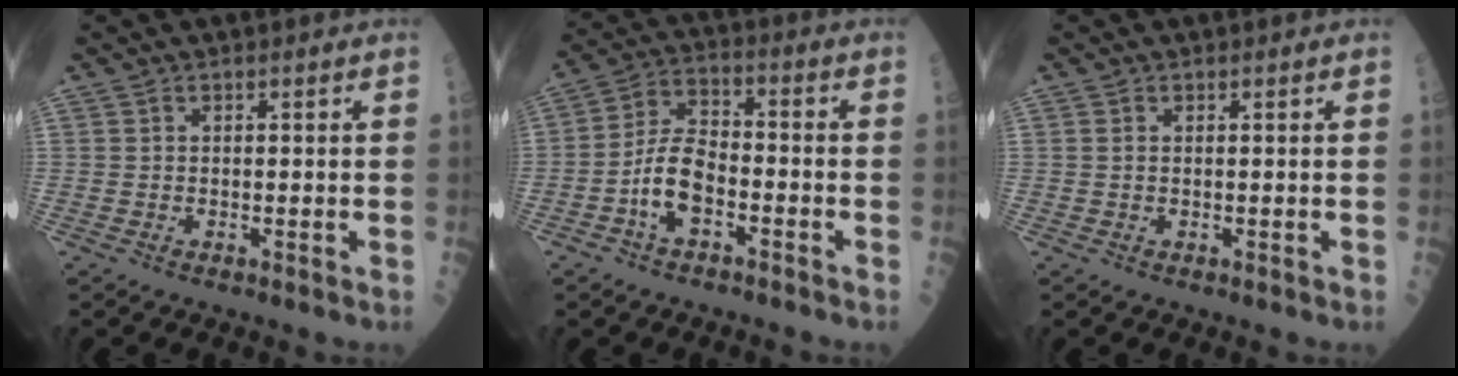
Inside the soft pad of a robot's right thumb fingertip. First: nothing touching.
{"total": 9.0, "force": [-3.3, 4.6, 7.0], "torque": [-0.132, 0.039, -0.068]}
{"total": 0.6, "force": [0.1, 0.4, 0.4], "torque": [-0.009, 0.002, 0.002]}